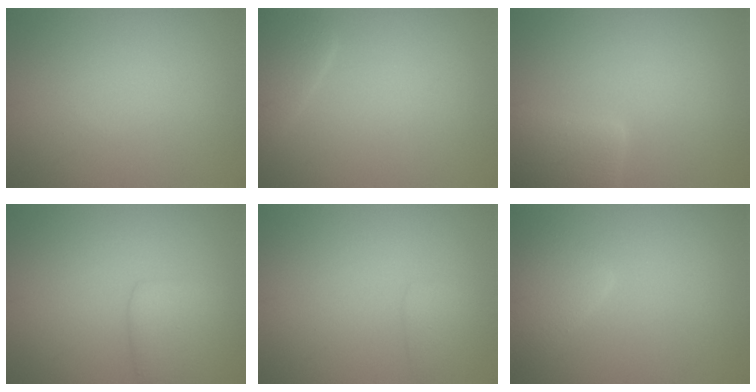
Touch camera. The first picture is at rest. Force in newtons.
{"total": 2.4, "press": 2.4, "slide": 0.2}
{"total": 5.6, "press": 5.6, "slide": 0.4}
{"total": 3.8, "press": 3.8, "slide": 0.1}
{"total": 2.0, "press": 1.9, "slide": 0.1}
{"total": 3.7, "press": 3.7, "slide": 0.3}